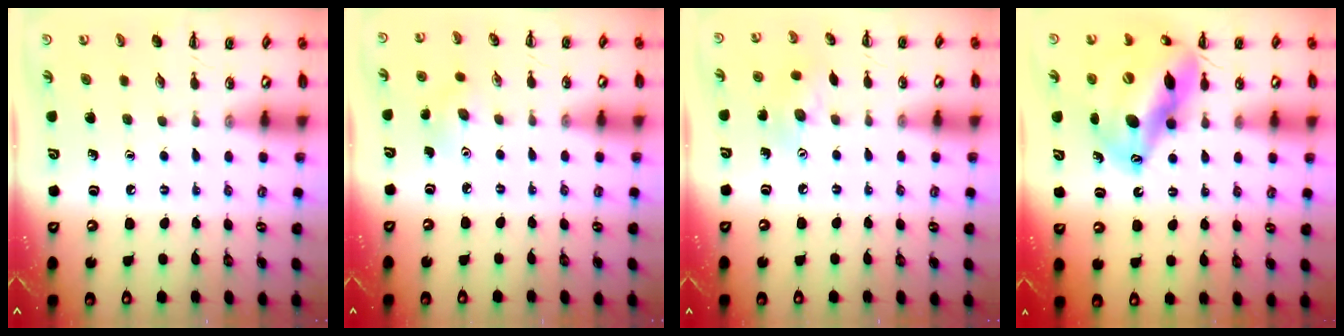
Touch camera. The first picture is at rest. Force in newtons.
{"total": 3.6, "press": 3.5, "slide": 1.0}
{"total": 7.4, "press": 7.3, "slide": 1.1}
{"total": 18.4, "press": 17.7, "slide": 5.1}